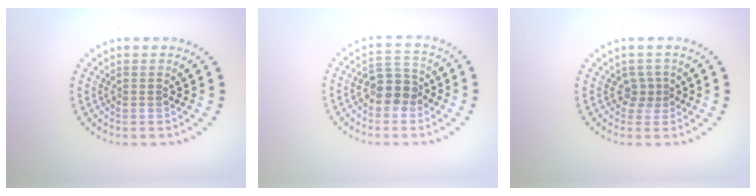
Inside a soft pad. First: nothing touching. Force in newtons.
{"total": 3.5, "press": 3.4, "slide": 0.9}
{"total": 1.4, "press": 1.1, "slide": 0.9}